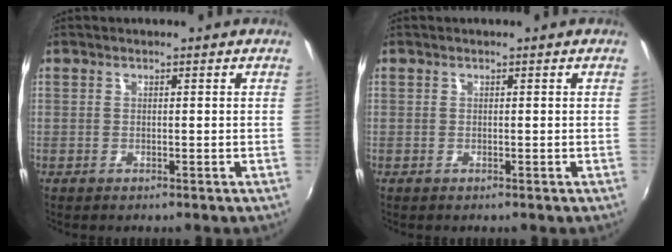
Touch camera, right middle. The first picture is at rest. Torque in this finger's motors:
{"motor_torque": [0.00, 0.00, 0.00, 0.00]}